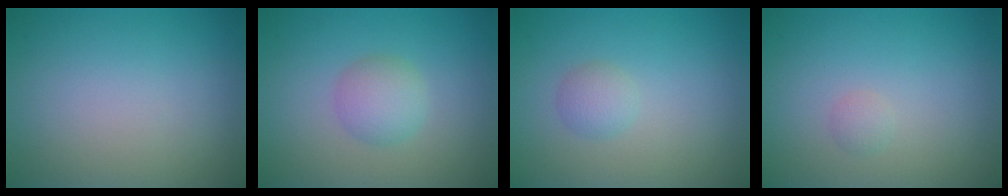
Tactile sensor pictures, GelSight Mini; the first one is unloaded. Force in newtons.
{"total": 2.5, "press": 2.5, "slide": 0.1}
{"total": 1.4, "press": 1.4, "slide": 0.1}
{"total": 0.7, "press": 0.7, "slide": 0.0}